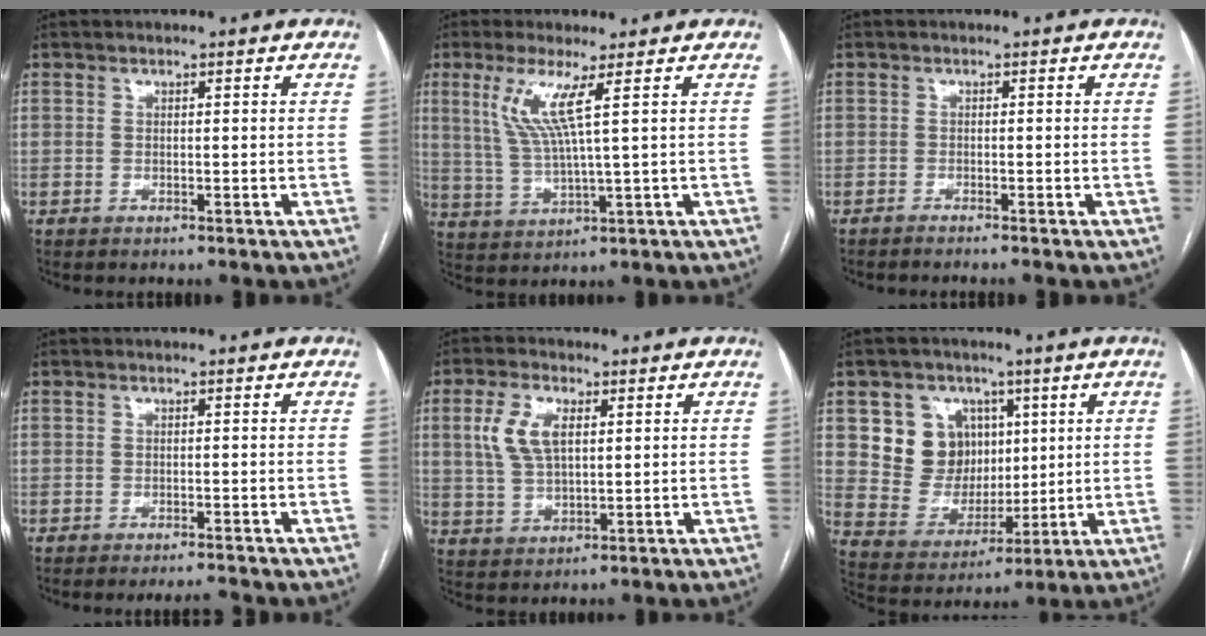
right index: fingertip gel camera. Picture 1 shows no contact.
{"total": 7.0, "force": [2.9, -0.6, 6.4], "torque": [-0.140, -0.001, 0.065]}
{"total": 1.9, "force": [-1.6, -0.4, 0.9], "torque": [-0.005, 0.003, -0.018]}
{"total": 2.3, "force": [-2.2, -0.3, 0.6], "torque": [-0.009, -0.010, -0.032]}
{"total": 7.2, "force": [2.2, 3.4, 6.0], "torque": [-0.141, 0.013, 0.048]}
{"total": 11.2, "force": [3.9, 9.6, 4.2], "torque": [-0.091, 0.030, 0.085]}